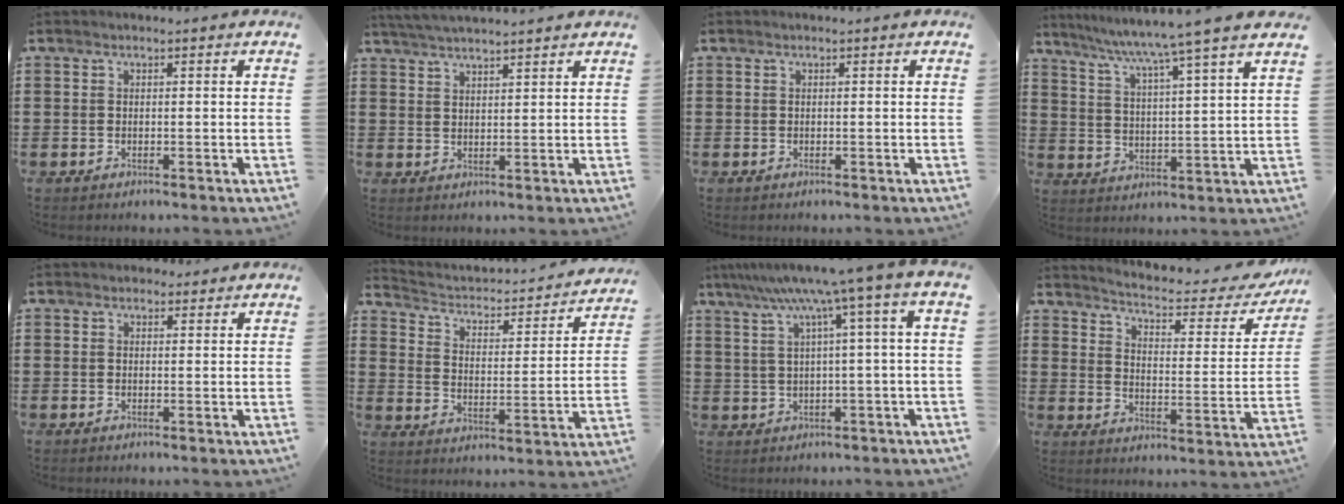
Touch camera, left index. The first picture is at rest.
{"total": 3.4, "force": [3.3, -0.3, 0.7], "torque": [-0.022, -0.006, 0.062]}
{"total": 0.0}
{"total": 6.5, "force": [5.5, -1.7, 3.0], "torque": [-0.082, -0.043, 0.084]}
{"total": 1.4, "force": [1.2, 0.8, 0.2], "torque": [0.001, 0.002, 0.021]}
{"total": 2.1, "force": [1.5, 1.1, 0.8], "torque": [-0.032, -0.021, 0.014]}
{"total": 7.2, "force": [2.6, -0.9, 6.6], "torque": [-0.133, -0.016, 0.037]}
{"total": 3.7, "force": [3.2, 0.4, 1.8], "torque": [-0.053, -0.027, 0.045]}